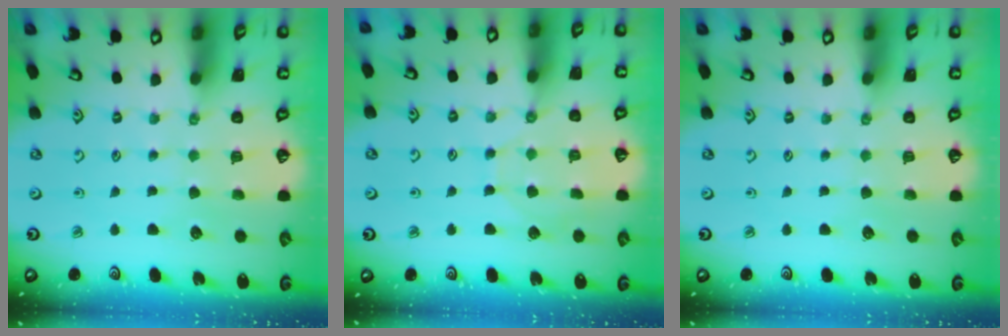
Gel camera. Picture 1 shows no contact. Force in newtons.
{"total": 4.6, "press": 4.6, "slide": 0.5}
{"total": 0.0}